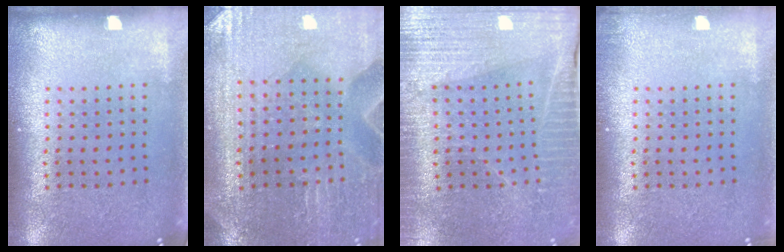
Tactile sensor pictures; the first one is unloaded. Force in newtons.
{"total": 0.8, "press": 0.8, "slide": 0.1}
{"total": 3.5, "press": 3.4, "slide": 0.6}
{"total": 0.7, "press": 0.7, "slide": 0.2}